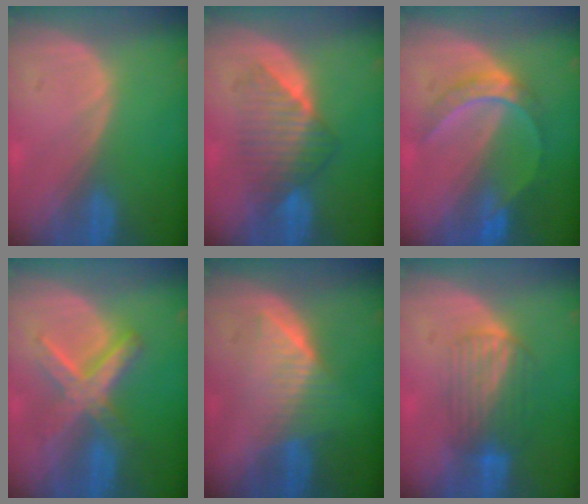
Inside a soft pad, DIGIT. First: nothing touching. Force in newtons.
{"total": 6.7, "press": 6.5, "slide": 1.6}
{"total": 6.1, "press": 5.7, "slide": 2.2}
{"total": 7.2, "press": 7.2, "slide": 0.4}
{"total": 6.4, "press": 6.0, "slide": 2.2}
{"total": 6.7, "press": 6.1, "slide": 2.8}